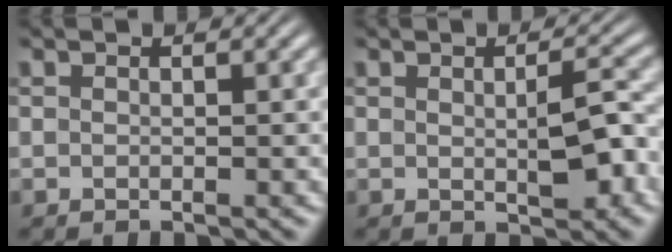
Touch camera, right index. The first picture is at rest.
{"total": 2.7, "force": [-0.3, 0.5, 2.6], "torque": [-0.034, -0.006, -0.001]}